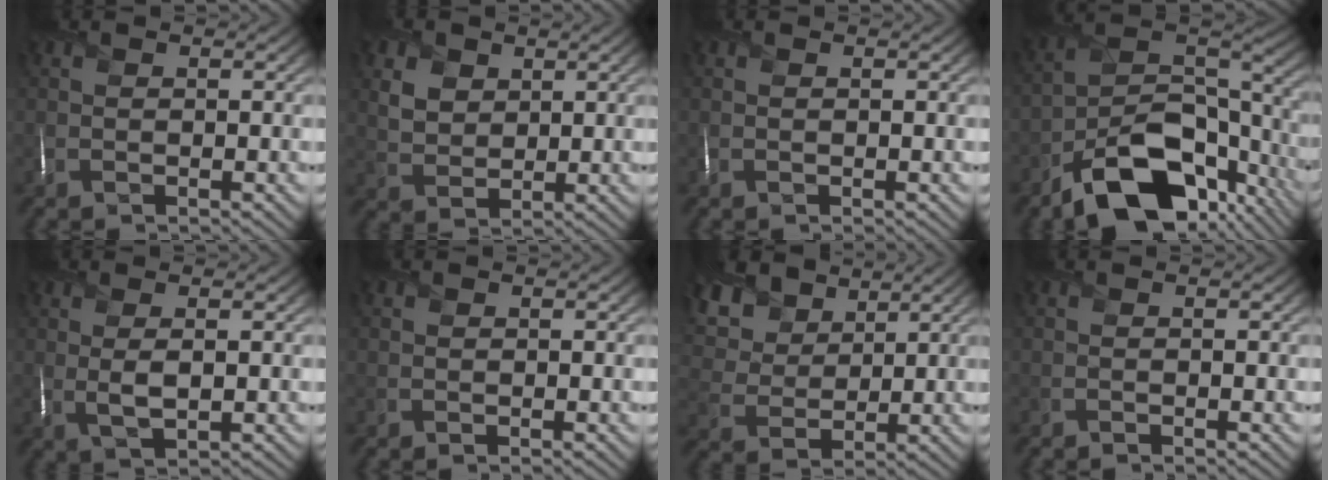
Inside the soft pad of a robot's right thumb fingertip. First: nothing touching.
{"total": 4.6, "force": [1.9, 3.5, 2.3], "torque": [-0.064, -0.006, 0.034]}
{"total": 0.0}
{"total": 17.0, "force": [-10.2, 8.7, 10.4], "torque": [-0.202, -0.039, -0.165]}
{"total": 2.9, "force": [0.6, 0.8, 2.8], "torque": [-0.059, 0.001, 0.015]}
{"total": 0.0}
{"total": 10.4, "force": [6.3, 6.4, 5.3], "torque": [-0.177, 0.013, 0.126]}
{"total": 0.0}